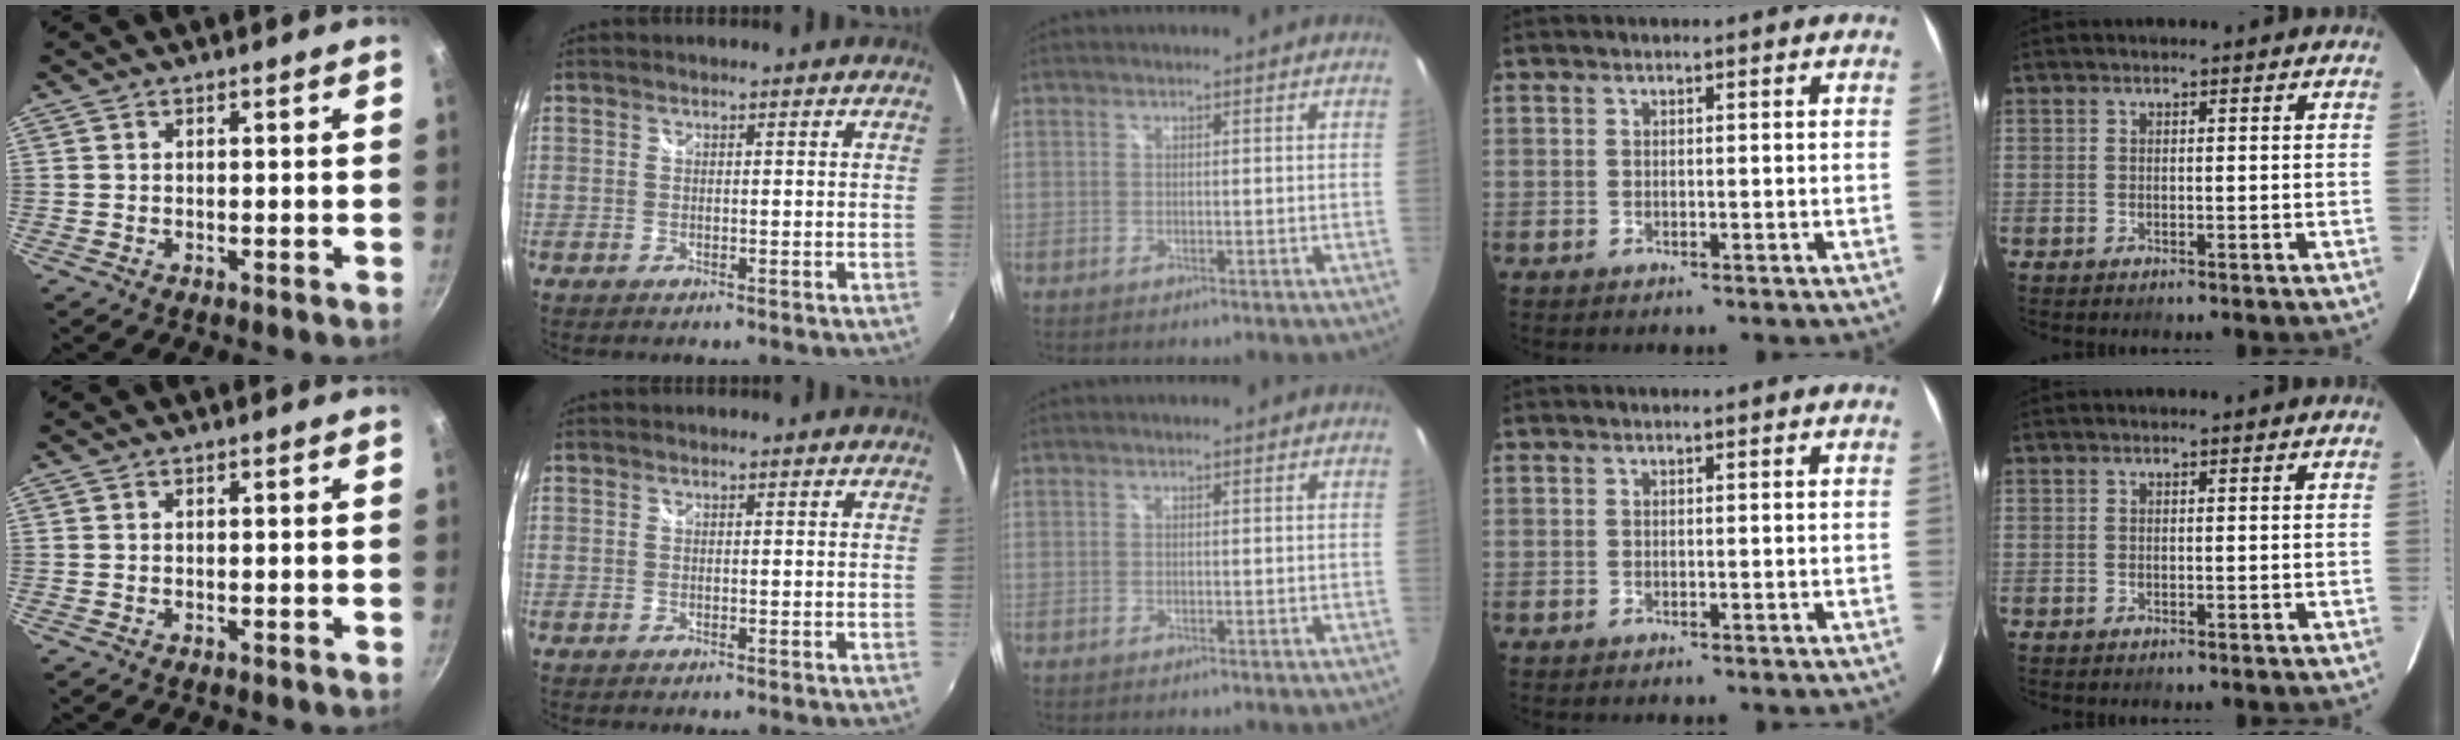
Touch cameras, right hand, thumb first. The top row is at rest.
{}